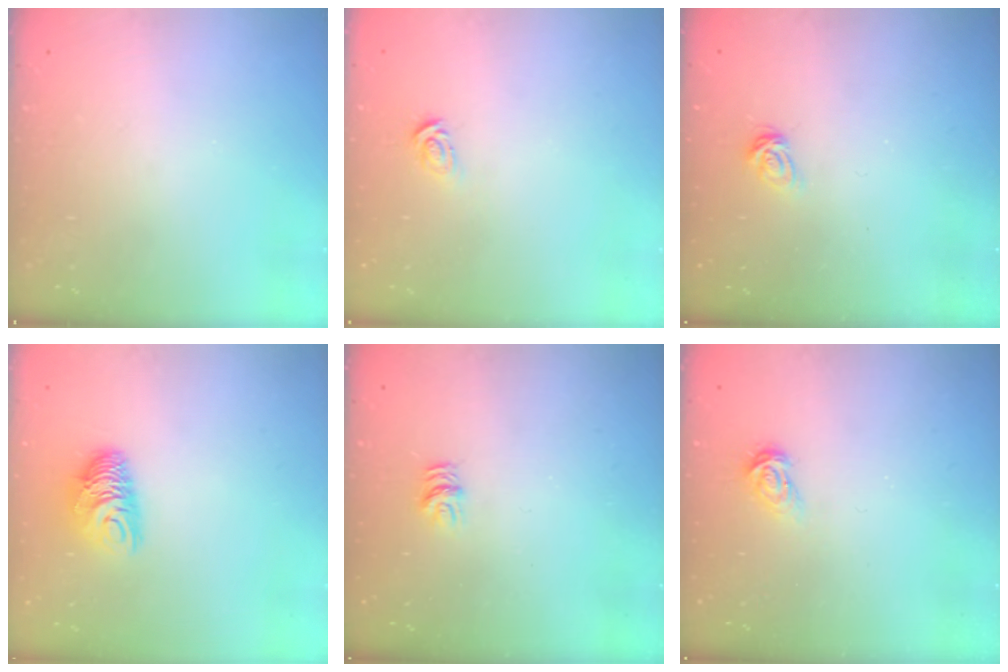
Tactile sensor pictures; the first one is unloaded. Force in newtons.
{"total": 2.8, "press": 2.8, "slide": 0.2}
{"total": 5.8, "press": 5.8, "slide": 0.5}
{"total": 9.4, "press": 9.3, "slide": 0.6}
{"total": 5.3, "press": 5.3, "slide": 0.3}
{"total": 3.4, "press": 3.4, "slide": 0.4}